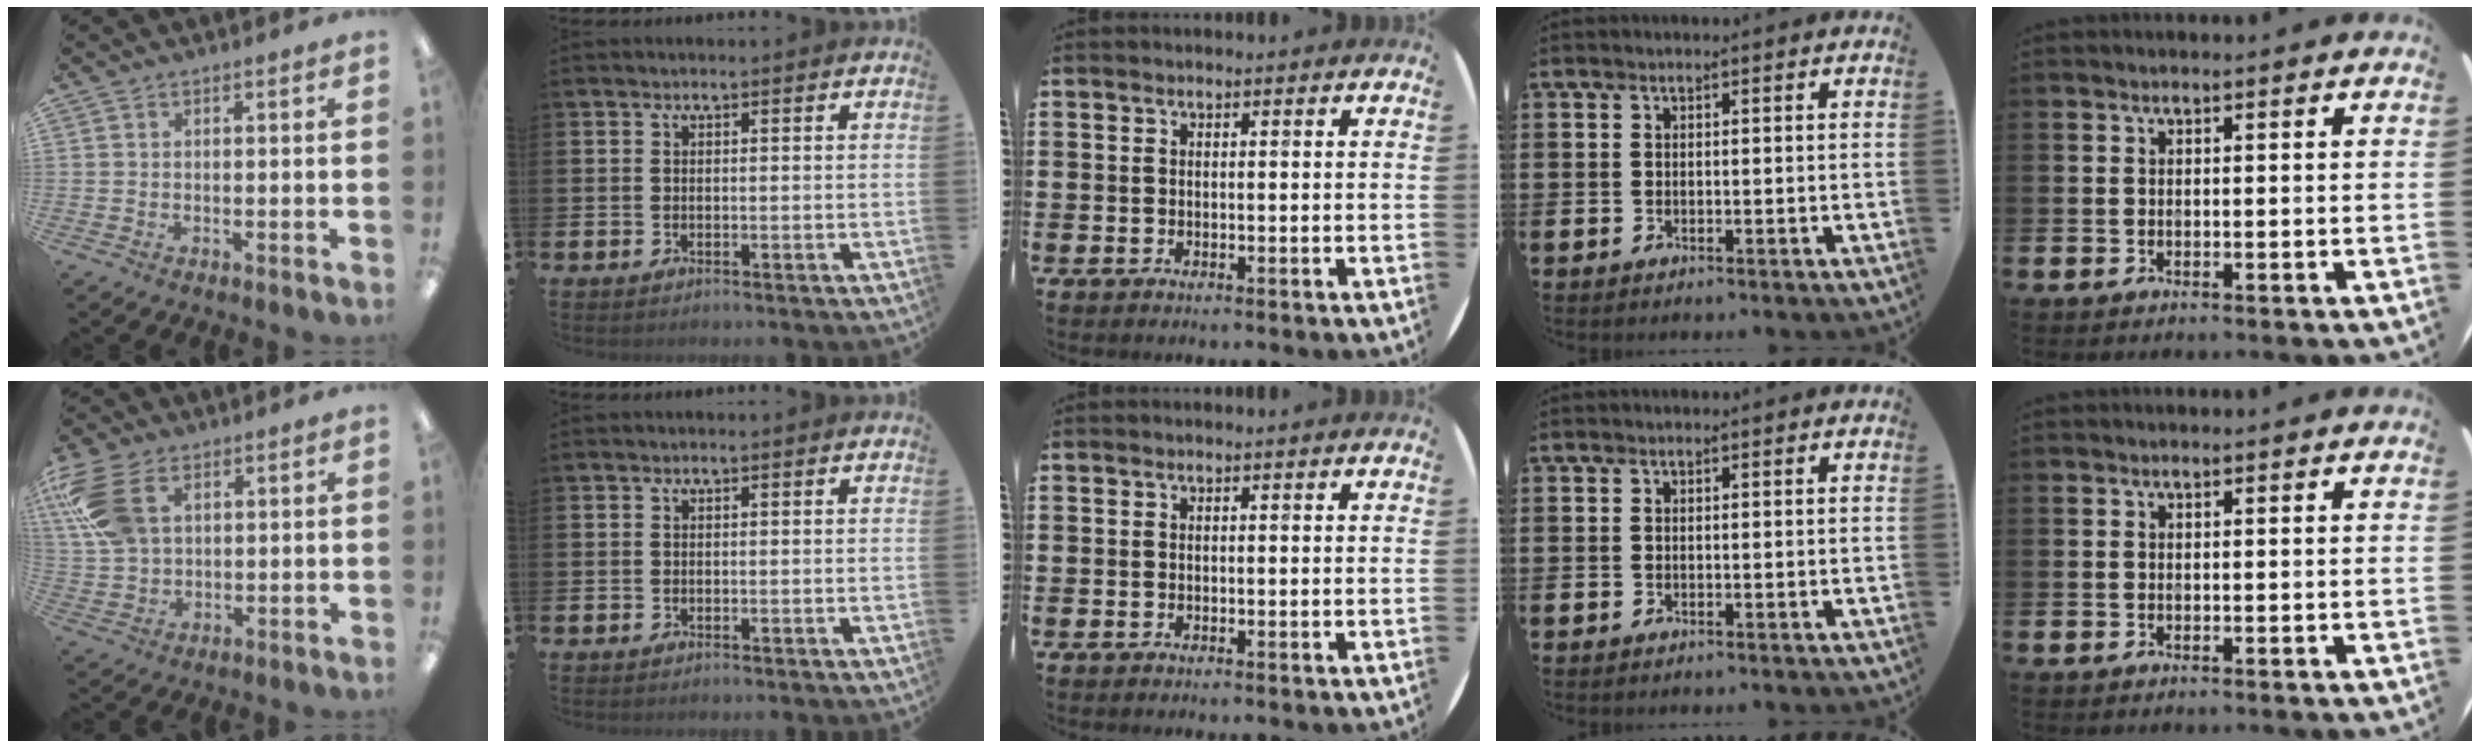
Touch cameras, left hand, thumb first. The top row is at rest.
{"thumb": {"total": 13.4, "force": [4.9, 8.7, 8.9], "torque": [-0.217, 0.004, 0.092]}}